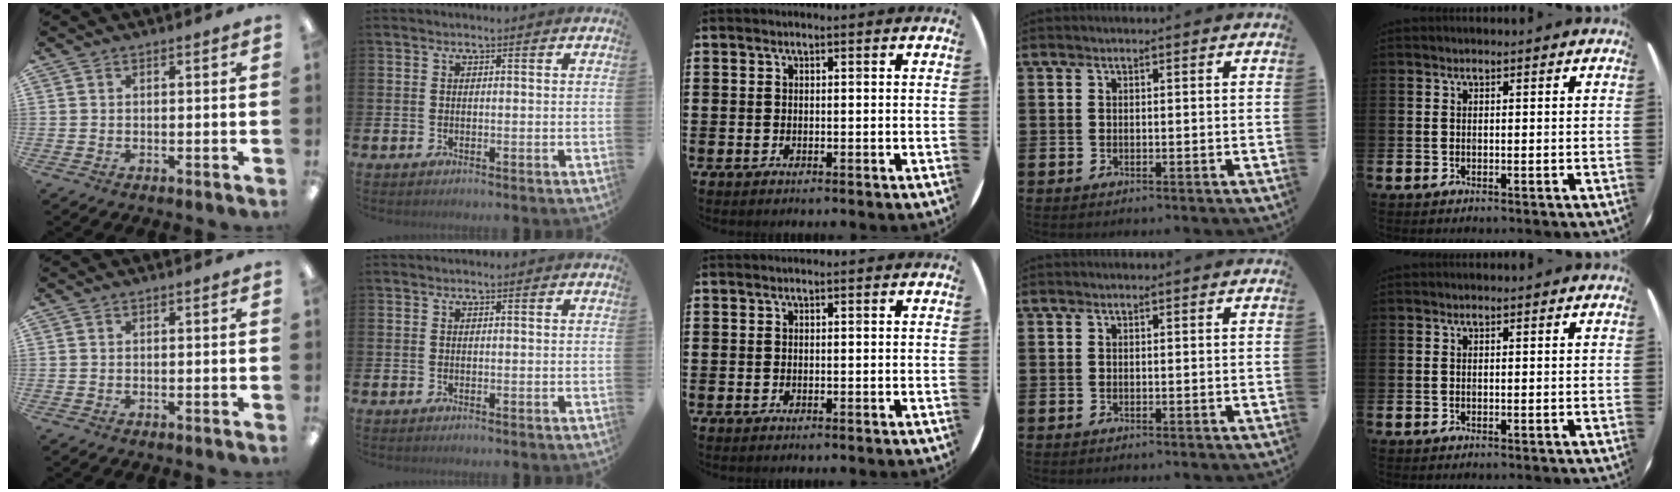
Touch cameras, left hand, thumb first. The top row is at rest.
{}